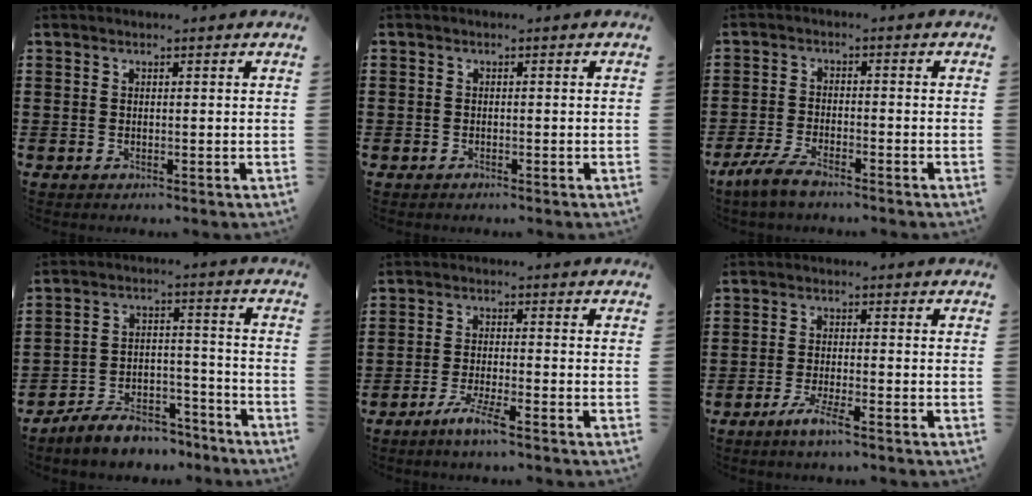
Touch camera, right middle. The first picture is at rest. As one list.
[{"total": 1.0, "force": [-0.7, 0.7, 0.0], "torque": [0.000, 0.003, -0.017]}, {"total": 4.4, "force": [-3.5, 1.1, 2.4], "torque": [-0.062, -0.003, -0.071]}, {"total": 7.0, "force": [-6.6, 1.9, 1.6], "torque": [-0.024, 0.023, -0.127]}, {"total": 4.2, "force": [-3.0, 0.2, 3.0], "torque": [-0.061, -0.004, -0.056]}, {"total": 3.7, "force": [-2.5, 0.3, 2.7], "torque": [-0.058, -0.004, -0.048]}]